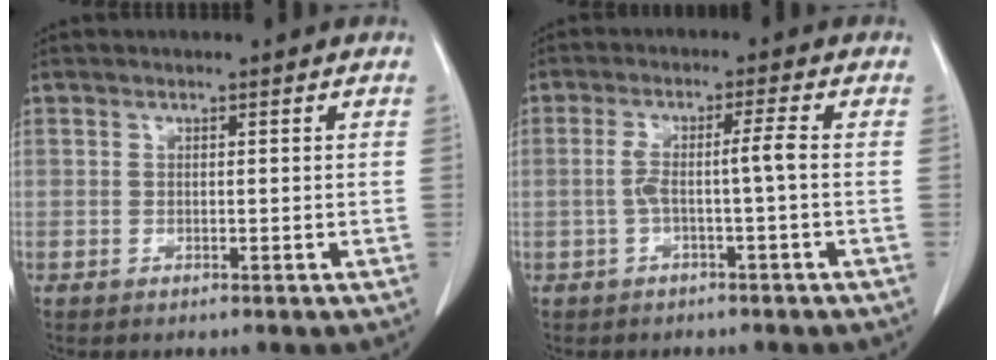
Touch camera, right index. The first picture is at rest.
{"total": 3.7, "force": [-0.8, -0.6, 3.6], "torque": [-0.072, 0.014, -0.009]}